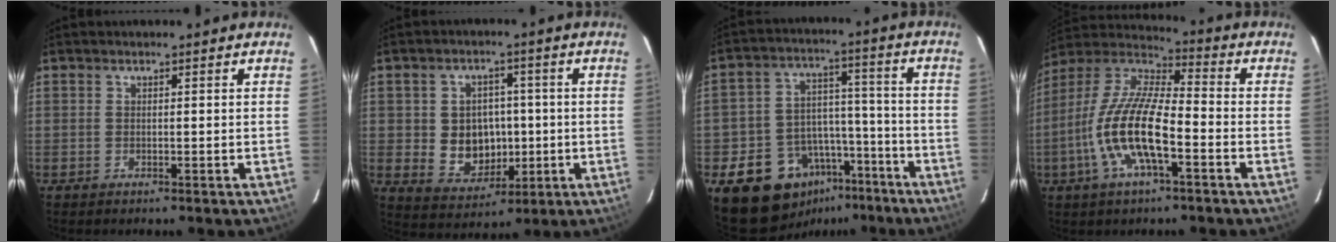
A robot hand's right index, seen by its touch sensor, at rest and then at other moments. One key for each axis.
{"total": 9.4, "fx": -0.7, "fy": 8.1, "fz": 4.6, "tx": -0.106, "ty": 0.008, "tz": 0.008}
{"total": 15.6, "fx": -10.0, "fy": 10.9, "fz": 4.8, "tx": -0.106, "ty": 0.053, "tz": -0.132}
{"total": 15.8, "fx": -5.4, "fy": 4.8, "fz": 14.1, "tx": -0.288, "ty": -0.006, "tz": -0.111}